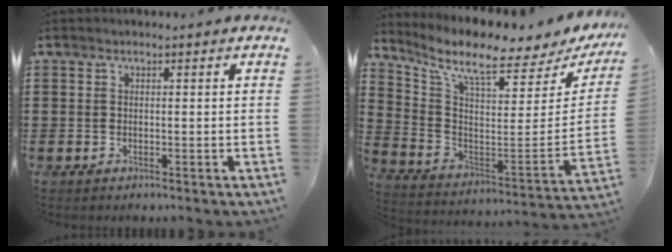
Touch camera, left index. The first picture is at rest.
{"total": 8.6, "force": [7.0, 1.3, 4.9], "torque": [-0.121, -0.064, 0.113]}